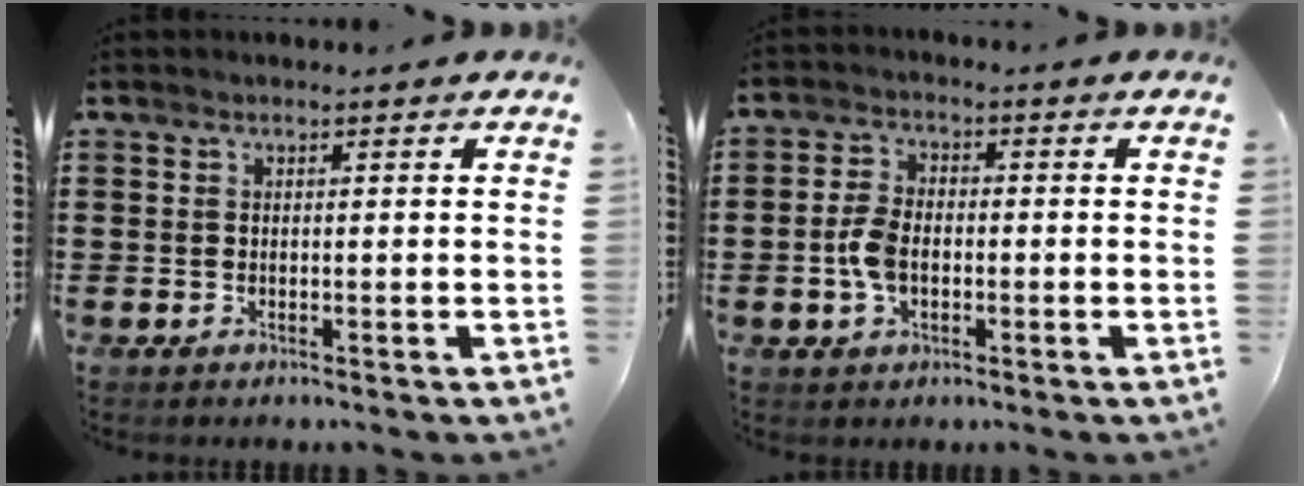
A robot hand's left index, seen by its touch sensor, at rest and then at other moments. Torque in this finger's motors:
{"motor_torque": [0.60, 0.15, 0.26, 0.07]}